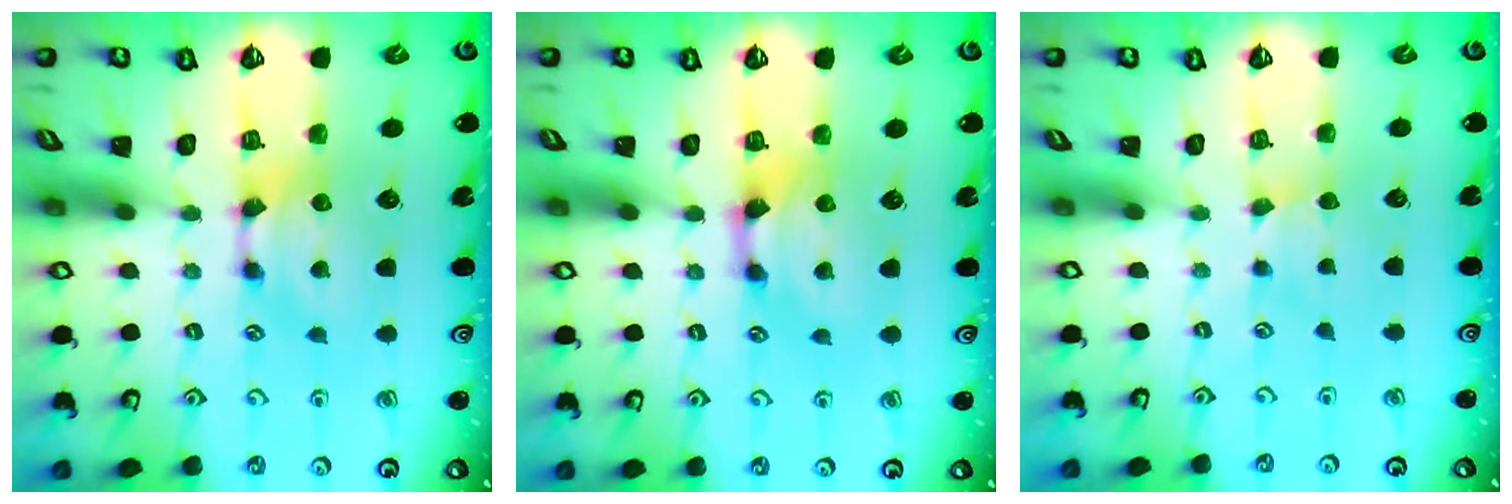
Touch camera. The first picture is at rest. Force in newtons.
{"total": 1.5, "press": 1.2, "slide": 0.9}
{"total": 1.7, "press": 1.6, "slide": 0.4}